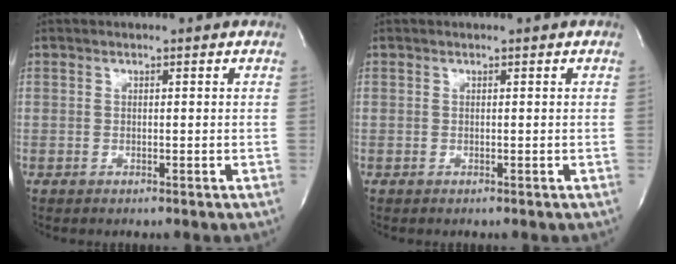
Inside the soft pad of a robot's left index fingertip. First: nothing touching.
{"total": 0.0}